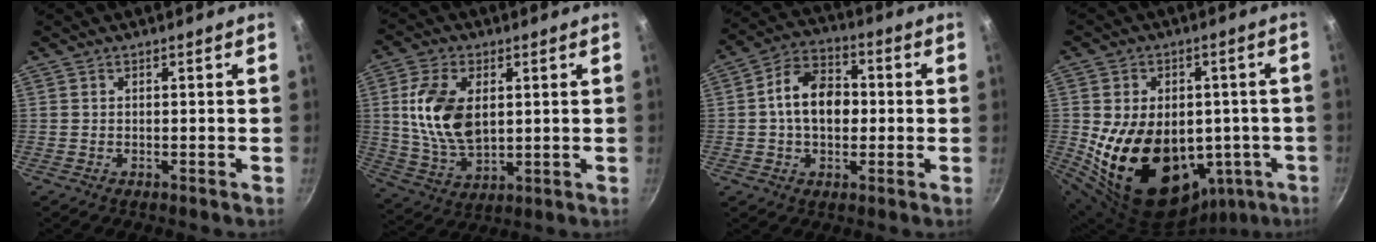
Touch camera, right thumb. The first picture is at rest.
{"total": 13.8, "force": [2.4, 8.3, 10.8], "torque": [-0.195, -0.016, 0.052]}
{"total": 11.8, "force": [0.1, 8.2, 8.4], "torque": [-0.109, 0.026, -0.013]}
{"total": 23.8, "force": [-3.8, 17.0, 16.2], "torque": [-0.239, 0.016, -0.031]}